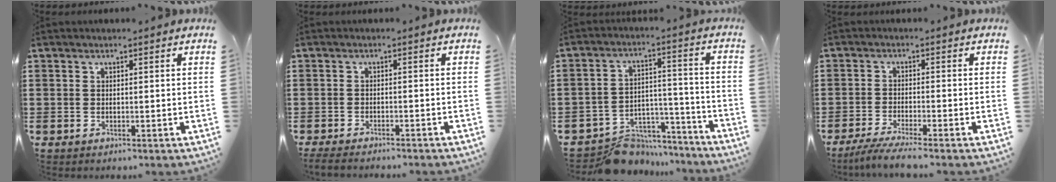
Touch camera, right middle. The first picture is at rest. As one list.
[{"total": 1.9, "force": [-1.9, 0.0, 0.4], "torque": [-0.015, -0.002, -0.040]}, {"total": 8.1, "force": [-7.7, 2.4, 1.0], "torque": [-0.009, 0.031, -0.146]}, {"total": 3.4, "force": [-2.9, -0.3, 1.7], "torque": [-0.042, -0.012, -0.060]}]